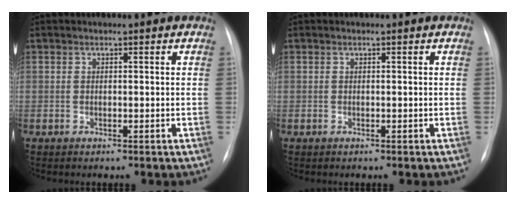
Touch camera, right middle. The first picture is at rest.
{"total": 0.0}